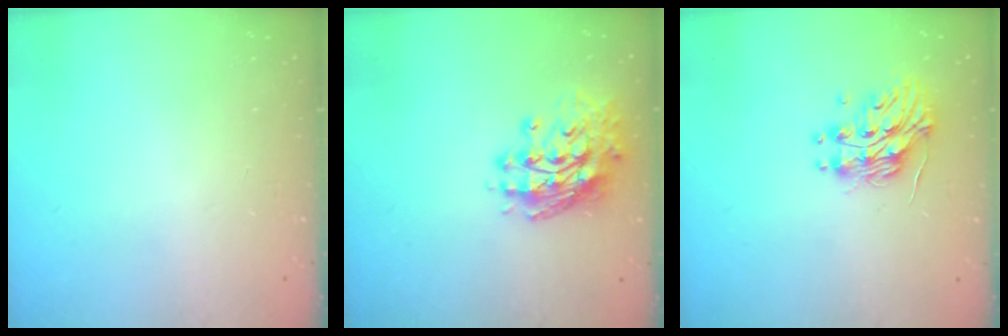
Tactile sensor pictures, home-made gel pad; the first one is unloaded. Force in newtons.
{"total": 11.8, "press": 11.7, "slide": 1.3}
{"total": 14.0, "press": 13.9, "slide": 0.8}